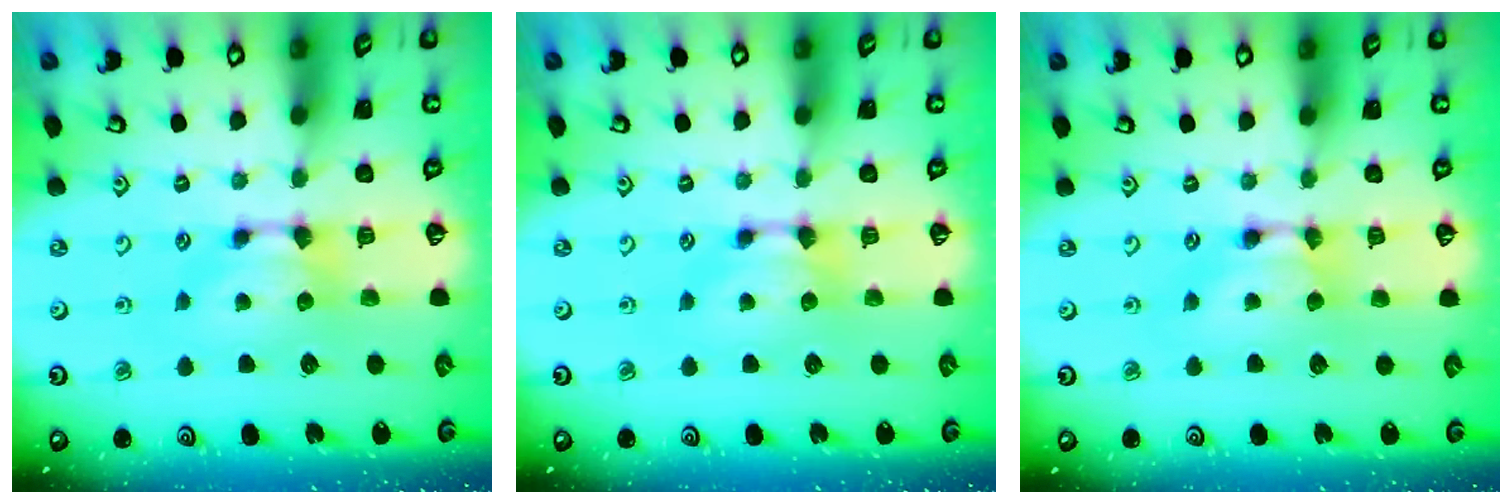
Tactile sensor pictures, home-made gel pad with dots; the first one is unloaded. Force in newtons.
{"total": 0.0}
{"total": 1.7, "press": 1.7, "slide": 0.1}